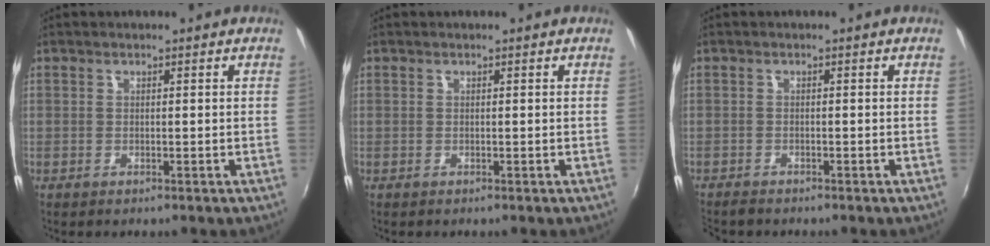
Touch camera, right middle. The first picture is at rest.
{"total": 0.0}
{"total": 1.8, "force": [-1.8, 0.4, 0.3], "torque": [-0.014, -0.010, -0.035]}